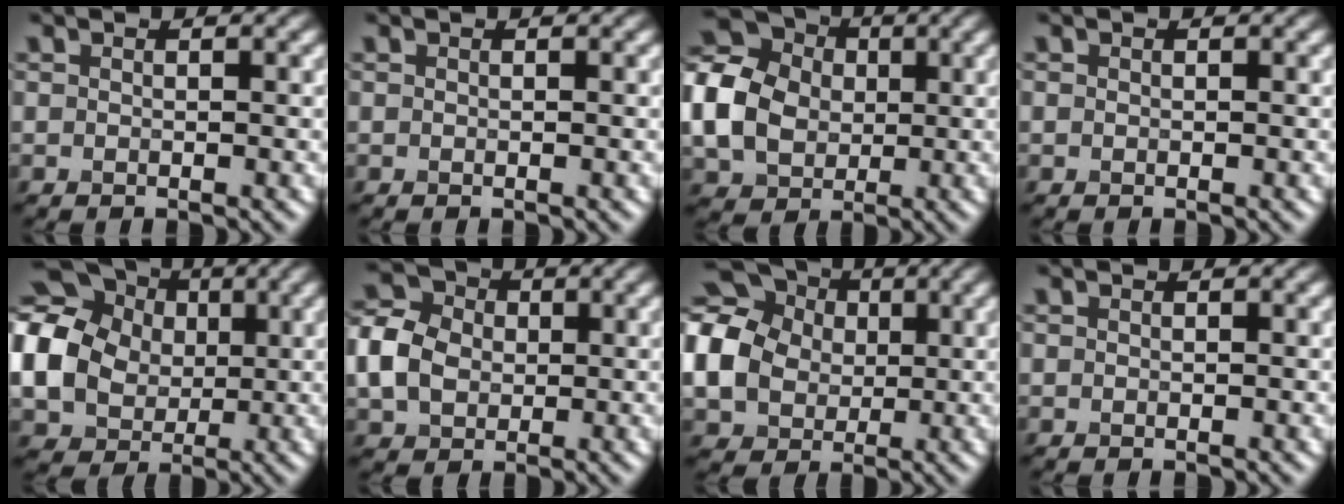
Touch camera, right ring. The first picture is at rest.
{"total": 0.0}
{"total": 9.9, "force": [0.0, 8.1, 5.7], "torque": [-0.149, 0.005, -0.004]}
{"total": 0.0}
{"total": 14.9, "force": [2.0, 12.7, 7.6], "torque": [-0.198, 0.018, 0.012]}
{"total": 5.5, "force": [-0.1, 4.6, 3.0], "torque": [-0.076, 0.014, -0.010]}
{"total": 12.8, "force": [1.5, 11.0, 6.5], "torque": [-0.177, 0.018, 0.006]}
{"total": 0.0}